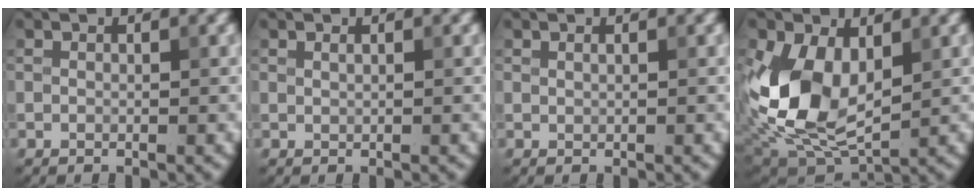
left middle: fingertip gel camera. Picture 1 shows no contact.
{"total": 0.0}
{"total": 0.0}
{"total": 9.8, "force": [1.0, 6.1, 7.5], "torque": [-0.177, -0.010, 0.020]}